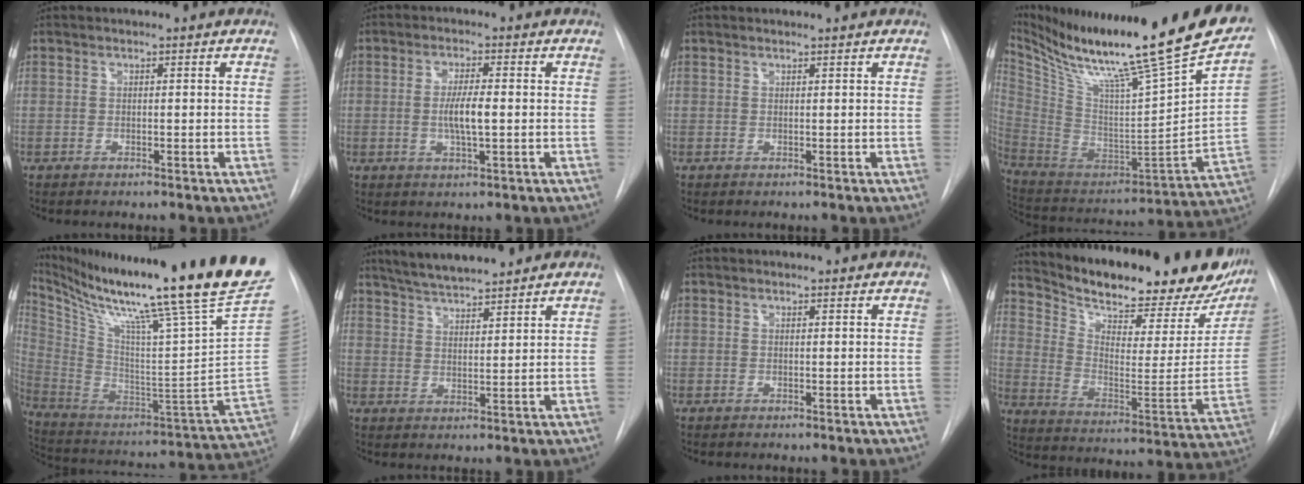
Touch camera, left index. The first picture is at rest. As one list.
[{"total": 4.7, "force": [-0.7, 0.8, 4.6], "torque": [-0.090, -0.007, -0.014]}, {"total": 0.5, "force": [0.5, -0.1, 0.1], "torque": [-0.009, 0.001, 0.008]}, {"total": 34.5, "force": [27.3, 2.7, 20.9], "torque": [-0.367, -0.086, 0.400]}, {"total": 37.0, "force": [28.1, -1.1, 24.1], "torque": [-0.360, -0.112, 0.417]}, {"total": 9.7, "force": [8.5, 1.2, 4.4], "torque": [-0.073, 0.015, 0.134]}, {"total": 1.9, "force": [1.7, 0.7, 0.4], "torque": [-0.010, 0.012, 0.013]}, {"total": 30.2, "force": [25.4, 7.8, 14.5], "torque": [-0.243, -0.068, 0.338]}]